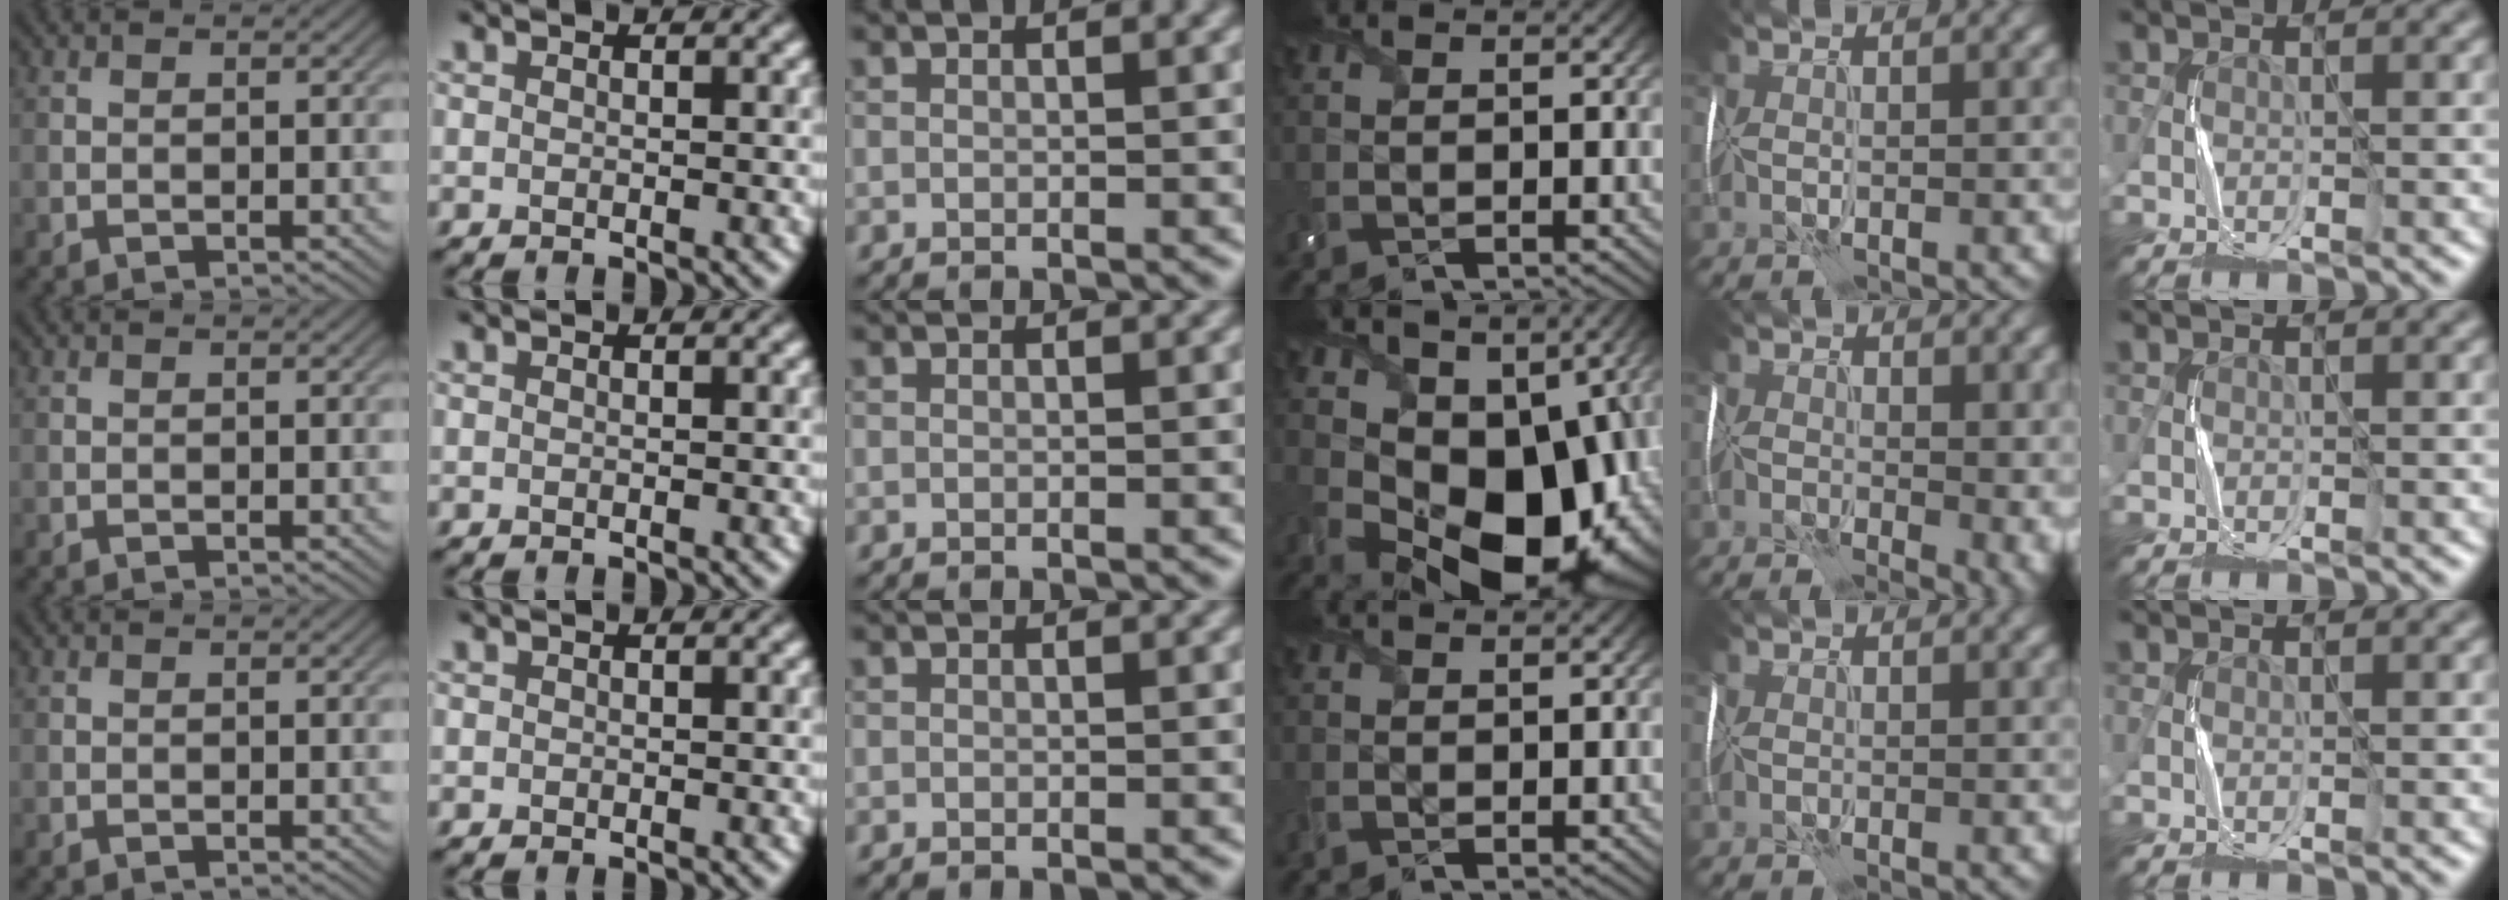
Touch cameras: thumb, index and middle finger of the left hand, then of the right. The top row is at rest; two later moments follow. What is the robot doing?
{"motion": "wrap", "object": "receipt paper"}